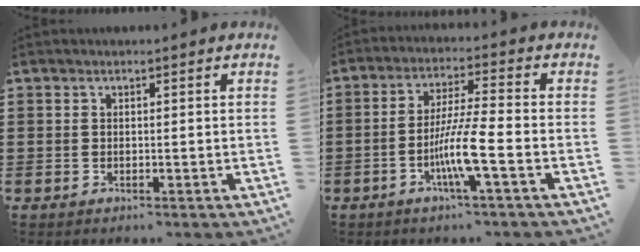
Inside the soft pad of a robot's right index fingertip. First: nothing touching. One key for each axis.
{"total": 8.1, "fx": -3.1, "fy": 0.3, "fz": 7.5, "tx": -0.152, "ty": -0.012, "tz": -0.063}